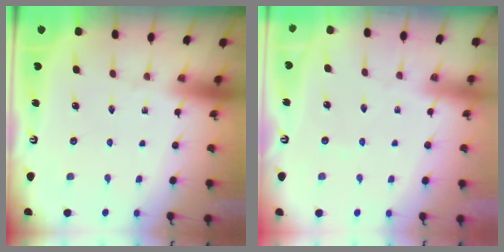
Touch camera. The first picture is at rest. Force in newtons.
{"total": 2.7, "press": 2.6, "slide": 0.5}